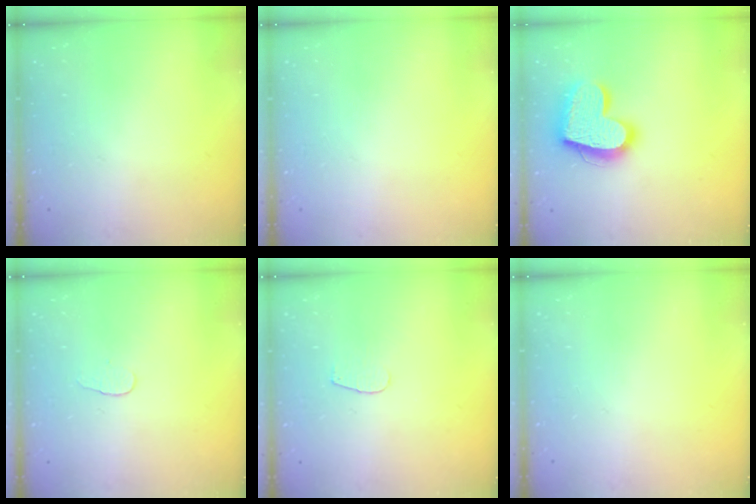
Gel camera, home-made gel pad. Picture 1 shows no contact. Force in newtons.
{"total": 0.0}
{"total": 19.5, "press": 19.4, "slide": 1.6}
{"total": 3.1, "press": 3.1, "slide": 0.3}
{"total": 3.7, "press": 3.7, "slide": 0.4}
{"total": 0.0}